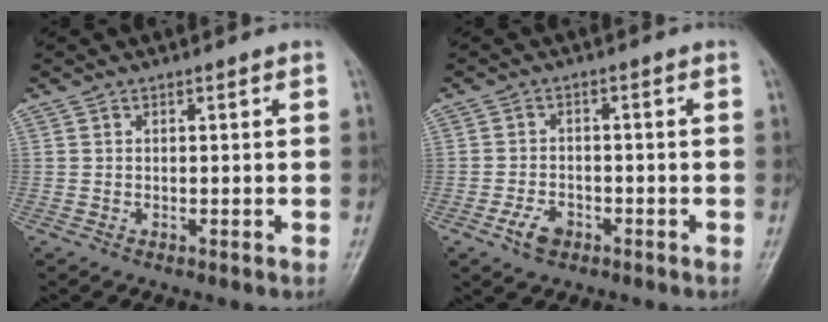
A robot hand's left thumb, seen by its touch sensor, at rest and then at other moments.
{"total": 4.0, "force": [-2.2, 2.5, 2.2], "torque": [-0.038, 0.012, -0.039]}